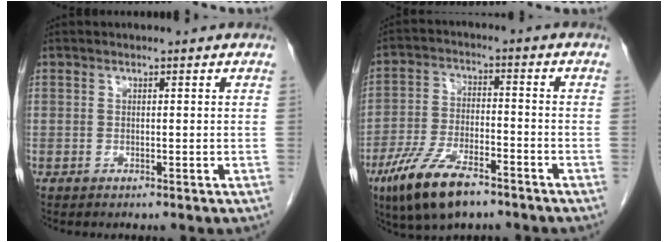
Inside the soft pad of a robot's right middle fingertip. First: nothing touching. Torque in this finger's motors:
{"motor_torque": [1.38, -0.76, 0.22, 0.15]}